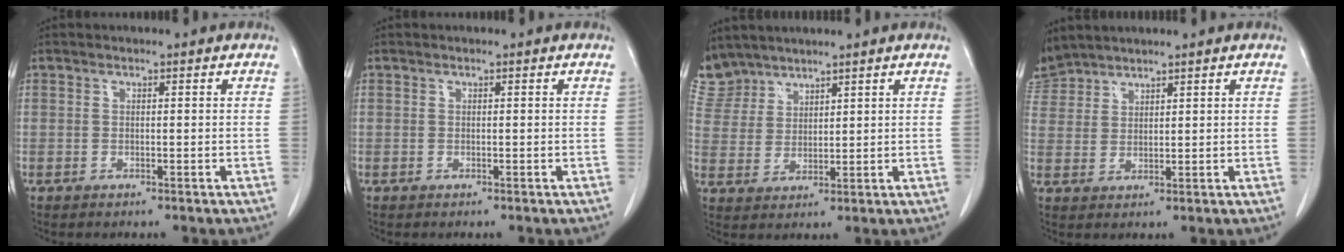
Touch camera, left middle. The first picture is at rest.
{"total": 0.0}
{"total": 7.0, "force": [6.5, 2.7, 0.0], "torque": [-0.006, 0.004, 0.143]}
{"total": 4.7, "force": [4.6, 1.0, -0.1], "torque": [-0.005, 0.015, 0.097]}